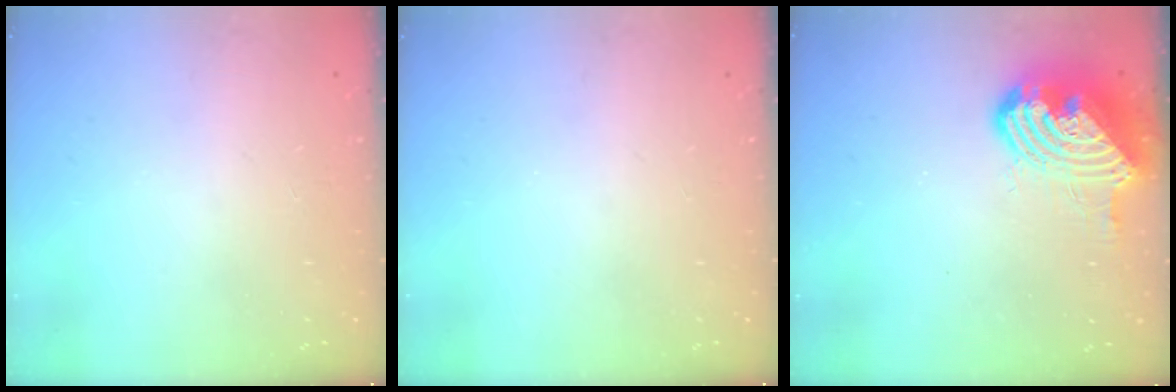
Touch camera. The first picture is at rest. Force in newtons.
{"total": 0.0}
{"total": 15.2, "press": 15.1, "slide": 1.6}